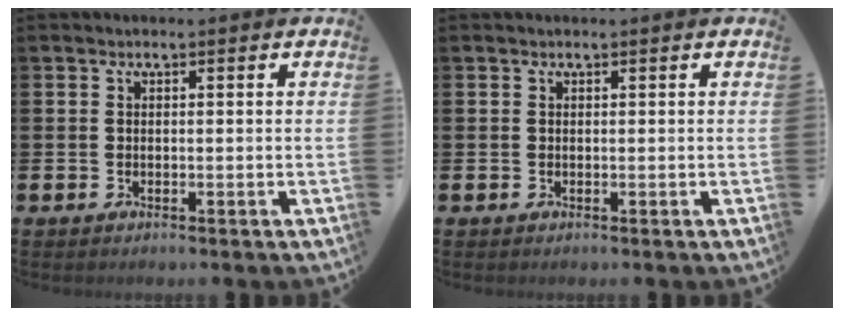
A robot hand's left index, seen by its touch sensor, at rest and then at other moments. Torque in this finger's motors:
{"motor_torque": [0.01, -1.53, -0.31, 0.06]}